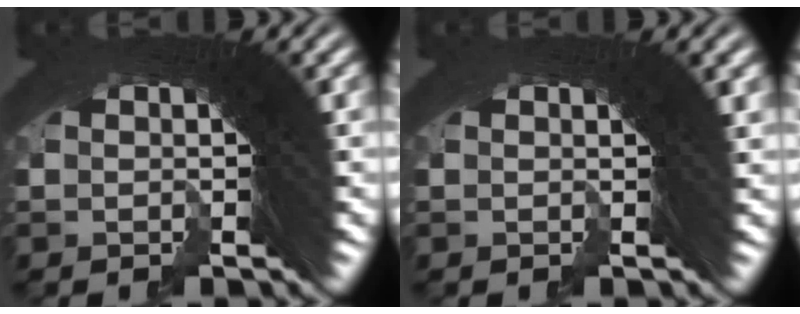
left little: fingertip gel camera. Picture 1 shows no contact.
{"total": 1.1, "force": [0.6, -0.1, 0.8], "torque": [-0.014, 0.003, 0.007]}